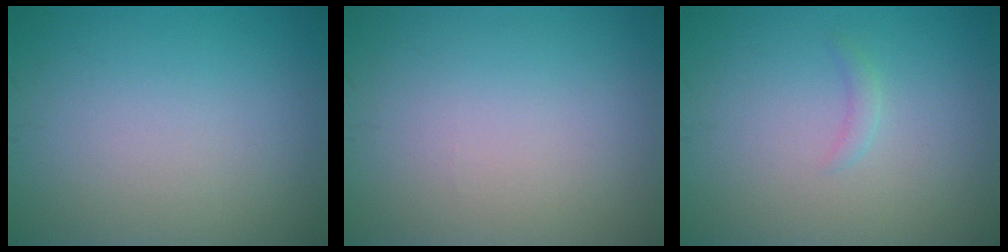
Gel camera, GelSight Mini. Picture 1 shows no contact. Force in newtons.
{"total": 0.0}
{"total": 0.8, "press": 0.8, "slide": 0.1}